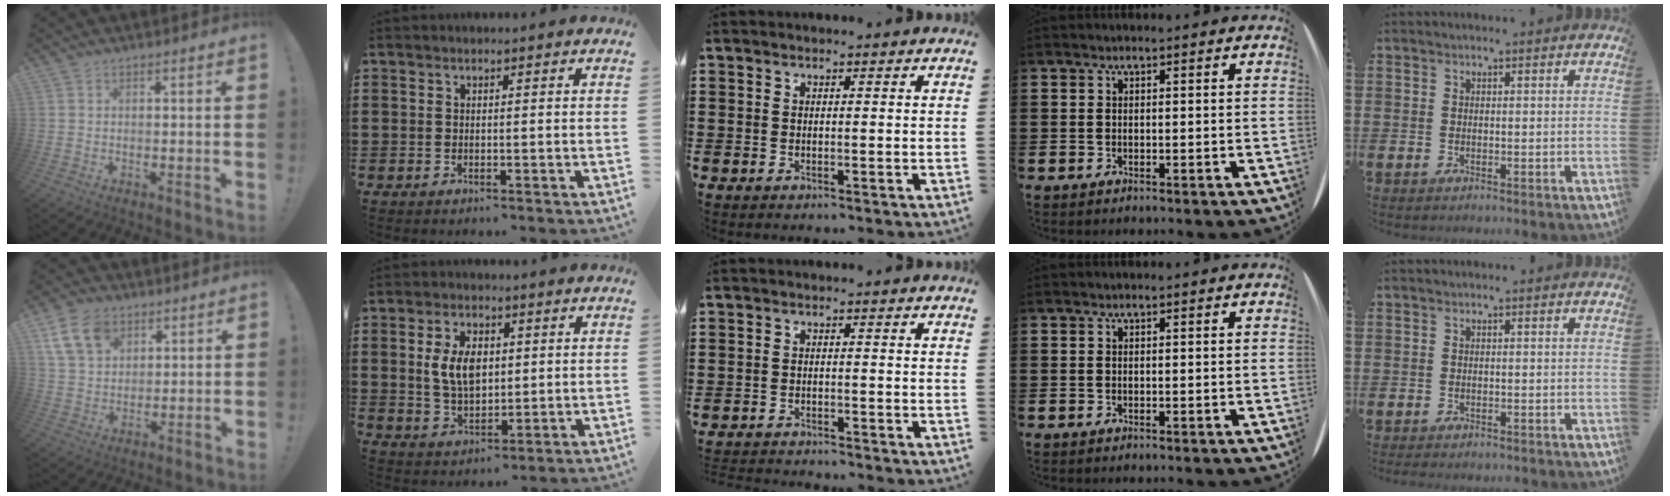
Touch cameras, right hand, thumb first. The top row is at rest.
{"thumb": {"total": 11.8, "force": [6.3, 8.1, 5.7], "torque": [-0.105, -0.018, 0.128]}, "index": {"total": 6.8, "force": [1.1, 4.1, 5.3], "torque": [-0.118, 0.007, 0.011]}, "middle": {"total": 1.7, "force": [-1.7, 0.1, -0.1], "torque": [-0.004, 0.000, -0.037]}}